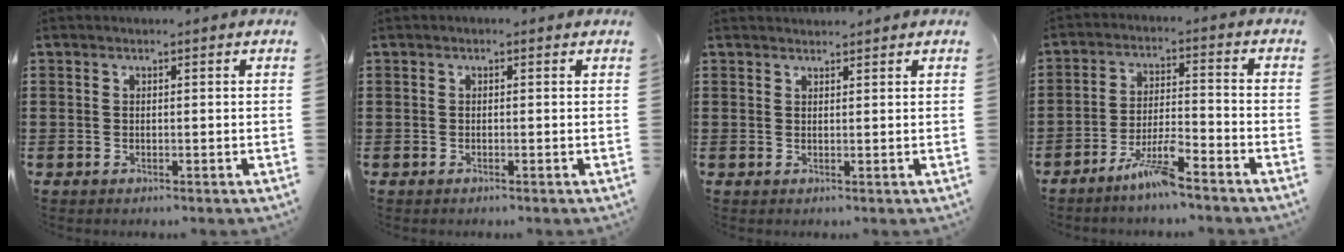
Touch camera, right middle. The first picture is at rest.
{"total": 0.0}
{"total": 1.3, "force": [1.3, 0.2, 0.0], "torque": [0.006, -0.003, 0.023]}
{"total": 6.4, "force": [-5.0, 0.5, 4.0], "torque": [-0.084, -0.005, -0.096]}